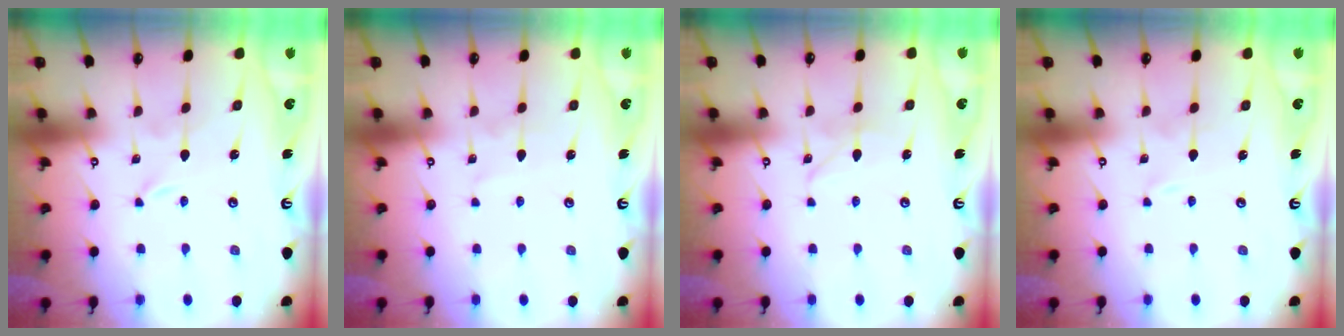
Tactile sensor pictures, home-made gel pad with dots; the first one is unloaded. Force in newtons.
{"total": 2.7, "press": 2.7, "slide": 0.3}
{"total": 2.8, "press": 2.8, "slide": 0.3}
{"total": 1.5, "press": 1.5, "slide": 0.2}